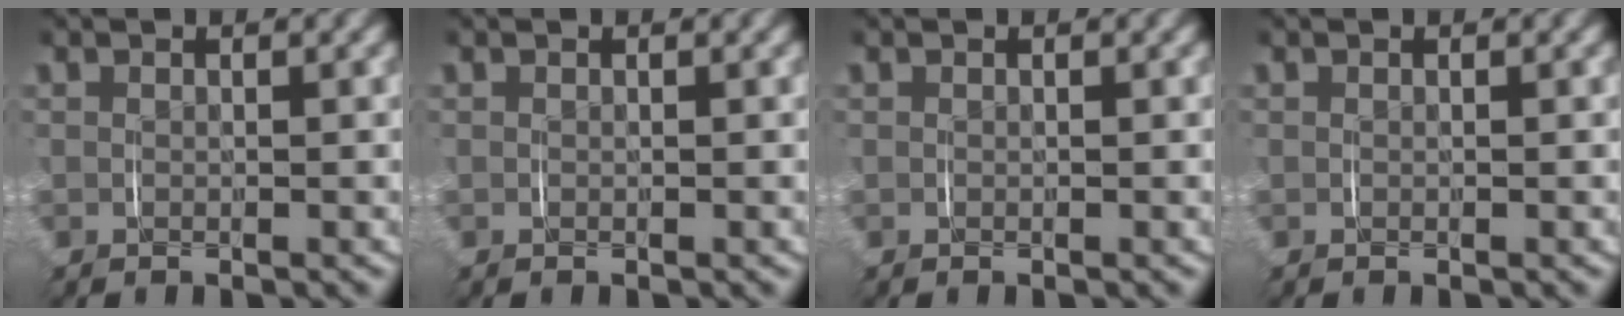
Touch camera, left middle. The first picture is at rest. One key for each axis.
{"total": 0.0}
{"total": 0.0}
{"total": 0.0}